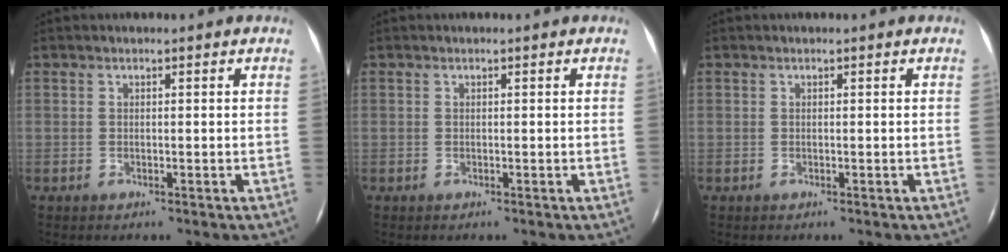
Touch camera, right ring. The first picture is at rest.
{"total": 0.0}
{"total": 0.0}